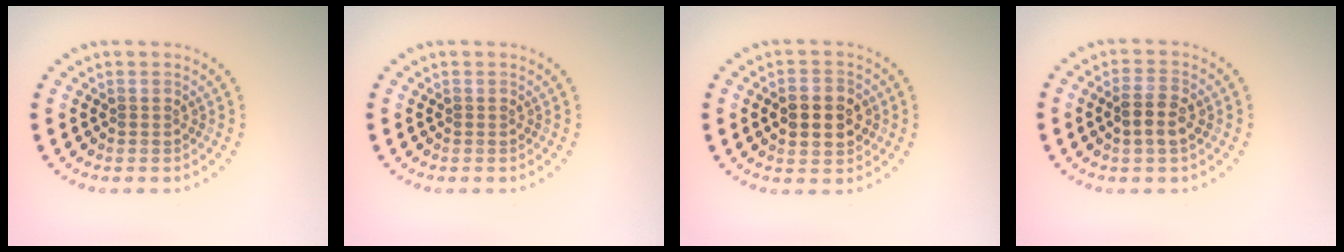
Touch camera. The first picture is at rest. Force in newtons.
{"total": 0.0}
{"total": 4.5, "press": 4.5, "slide": 0.2}
{"total": 2.8, "press": 2.8, "slide": 0.4}